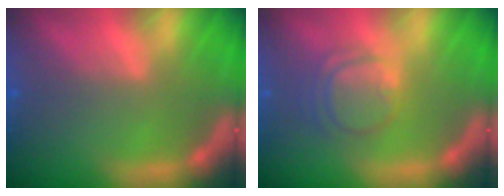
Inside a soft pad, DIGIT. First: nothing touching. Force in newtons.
{"total": 4.0}